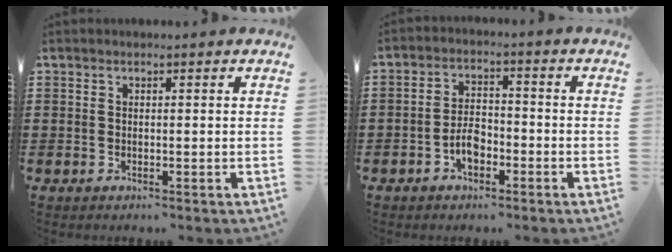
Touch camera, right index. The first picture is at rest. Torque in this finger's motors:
{"motor_torque": [2.14, 0.00, 0.65, 0.08]}